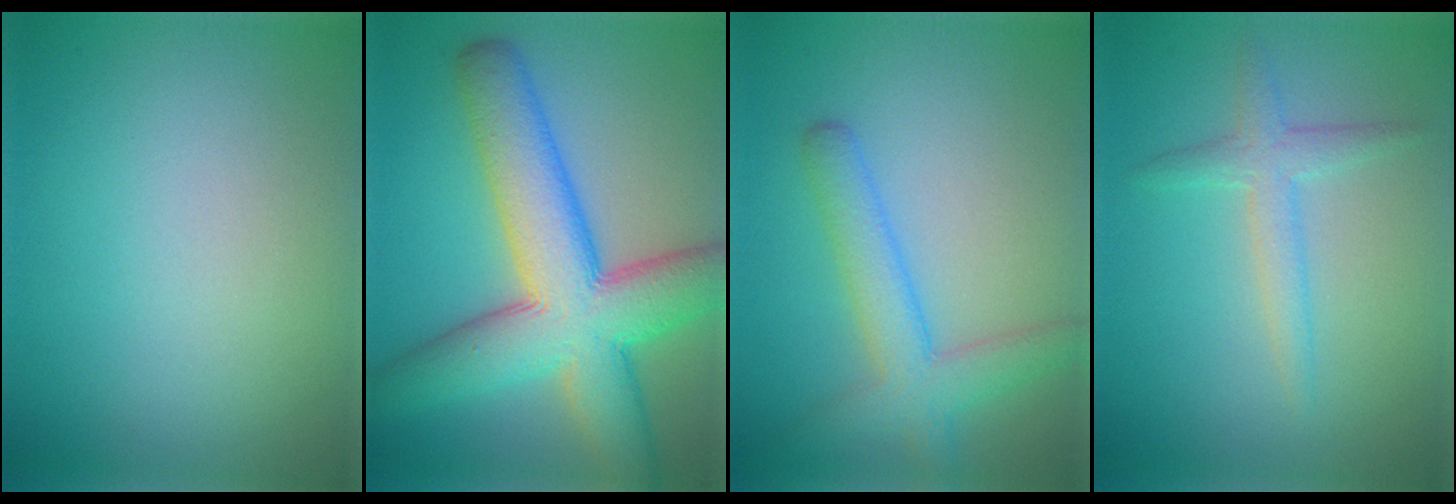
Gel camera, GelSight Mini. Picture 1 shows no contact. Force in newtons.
{"total": 11.1, "press": 11.1, "slide": 0.3}
{"total": 4.2, "press": 4.2, "slide": 0.1}
{"total": 2.3, "press": 2.3, "slide": 0.1}